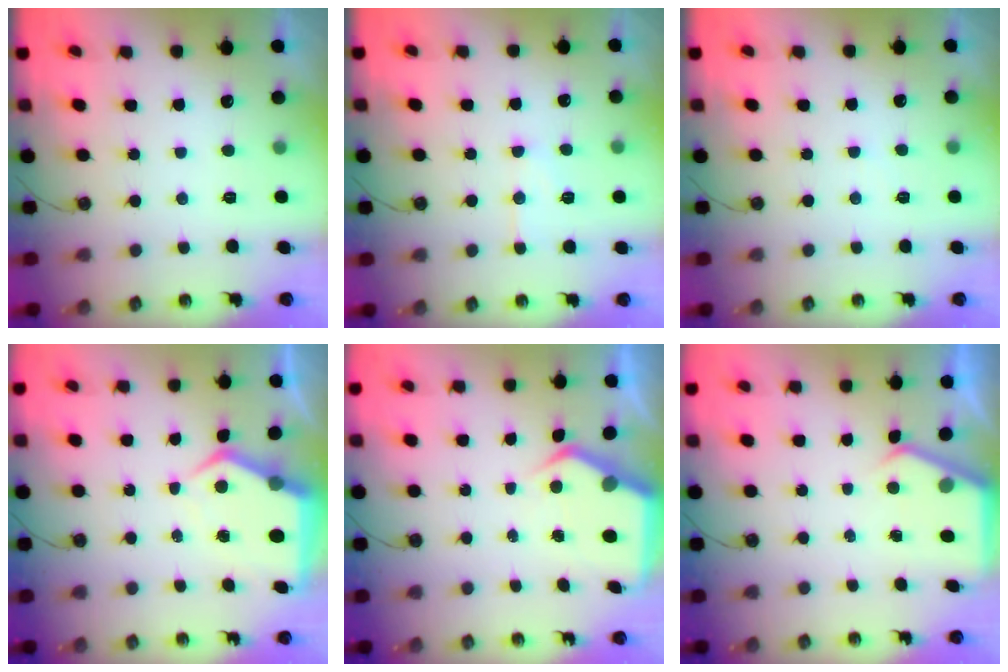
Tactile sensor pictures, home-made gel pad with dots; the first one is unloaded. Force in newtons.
{"total": 7.2, "press": 7.2, "slide": 0.6}
{"total": 3.0, "press": 3.0, "slide": 0.5}
{"total": 7.1, "press": 7.1, "slide": 0.6}
{"total": 6.0, "press": 6.0, "slide": 0.6}
{"total": 3.5, "press": 3.4, "slide": 0.5}